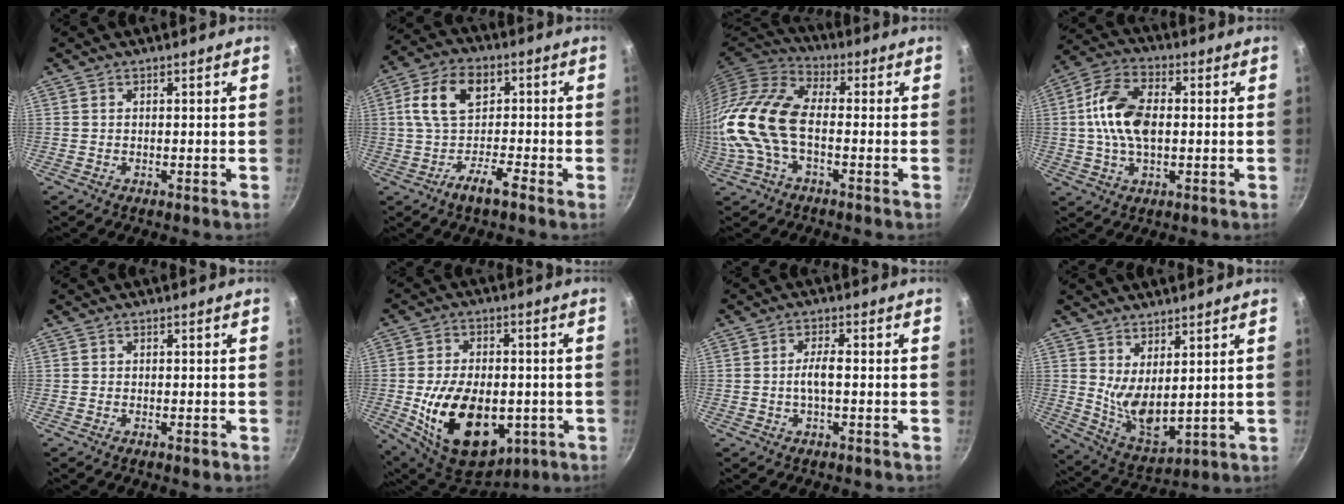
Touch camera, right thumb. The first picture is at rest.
{"total": 9.7, "force": [-2.1, 5.6, 7.6], "torque": [-0.127, 0.032, -0.058]}
{"total": 17.1, "force": [-2.0, 9.2, 14.3], "torque": [-0.288, 0.025, -0.055]}
{"total": 12.4, "force": [0.5, 7.2, 10.1], "torque": [-0.185, 0.023, -0.003]}
{"total": 1.0, "force": [-0.6, 0.4, 0.7], "torque": [-0.012, 0.003, -0.011]}
{"total": 21.1, "force": [-4.4, 13.3, 15.8], "torque": [-0.248, 0.003, -0.052]}
{"total": 3.5, "force": [-0.5, 1.0, 3.3], "torque": [-0.066, 0.014, -0.012]}
{"total": 9.0, "force": [3.8, 3.8, 7.3], "torque": [-0.114, -0.052, 0.083]}